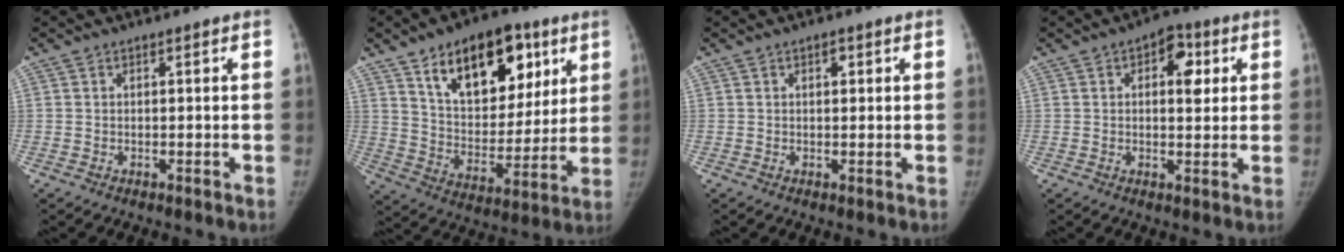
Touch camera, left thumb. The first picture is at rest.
{"total": 21.9, "force": [11.2, 12.4, 14.1], "torque": [-0.165, -0.039, 0.185]}
{"total": 1.7, "force": [0.8, 1.0, 1.2], "torque": [-0.012, -0.001, 0.011]}
{"total": 7.1, "force": [2.3, 4.0, 5.4], "torque": [-0.040, -0.001, 0.025]}